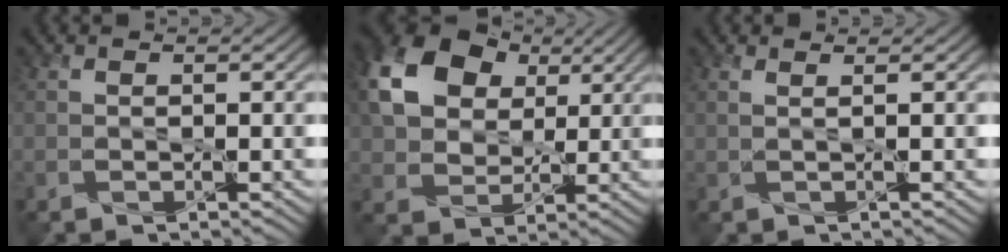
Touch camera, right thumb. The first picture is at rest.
{"total": 12.6, "force": [4.3, 9.0, 7.7], "torque": [-0.187, 0.022, 0.077]}
{"total": 1.2, "force": [0.6, 0.2, 1.0], "torque": [-0.013, 0.001, -0.001]}